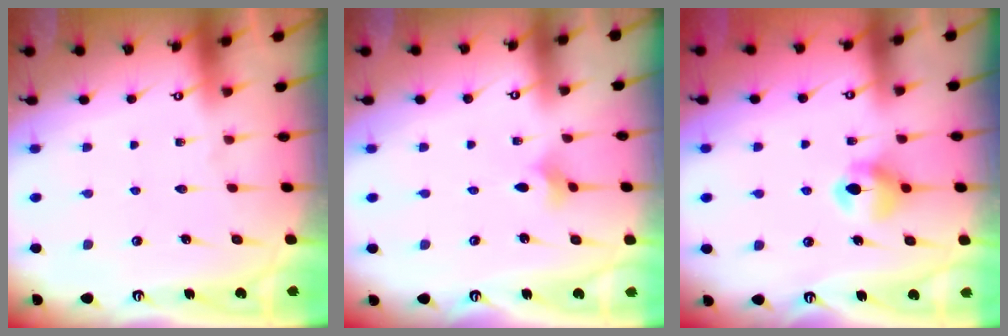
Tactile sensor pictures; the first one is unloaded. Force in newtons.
{"total": 2.1, "press": 2.0, "slide": 0.5}
{"total": 7.4, "press": 7.3, "slide": 0.6}